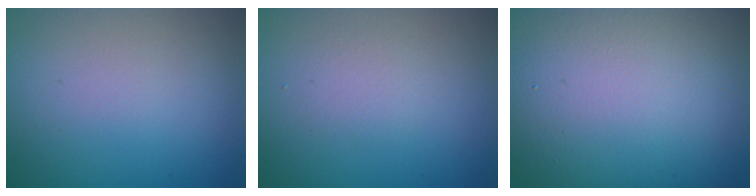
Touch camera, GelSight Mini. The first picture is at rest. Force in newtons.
{"total": 1.3, "press": 1.3, "slide": 0.1}
{"total": 17.1, "press": 17.1, "slide": 0.8}